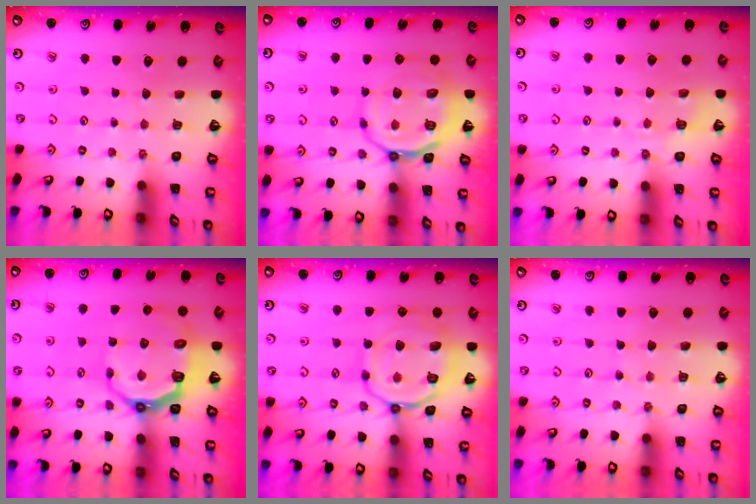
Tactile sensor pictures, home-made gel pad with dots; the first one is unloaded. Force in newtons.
{"total": 14.0, "press": 13.9, "slide": 2.1}
{"total": 3.4, "press": 2.8, "slide": 1.9}
{"total": 9.6, "press": 8.5, "slide": 4.4}
{"total": 15.8, "press": 15.7, "slide": 1.7}
{"total": 5.2, "press": 5.1, "slide": 0.7}